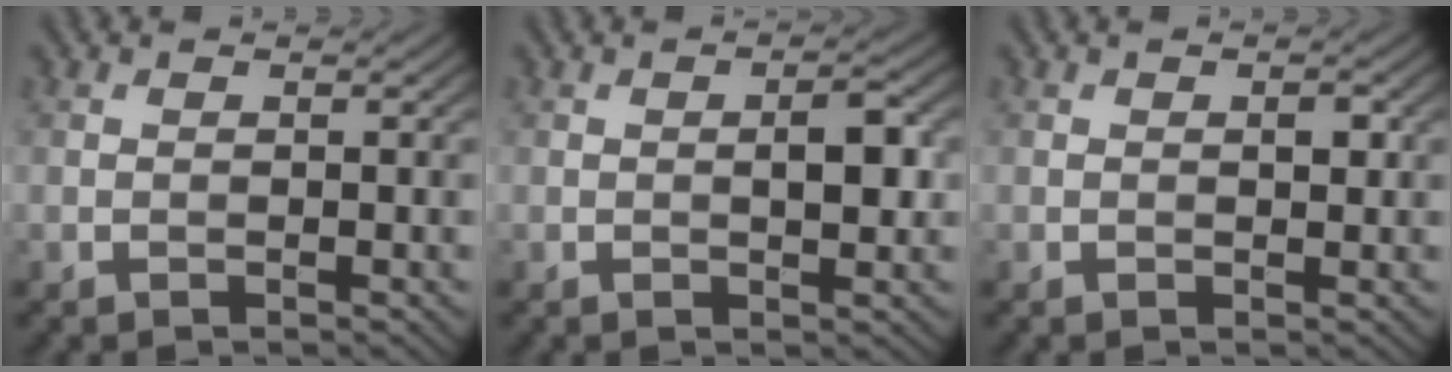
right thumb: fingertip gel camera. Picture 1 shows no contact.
{"total": 3.2, "force": [0.2, 1.2, 3.0], "torque": [-0.045, 0.003, 0.000]}
{"total": 1.1, "force": [0.2, 0.6, 0.9], "torque": [-0.009, -0.002, 0.002]}